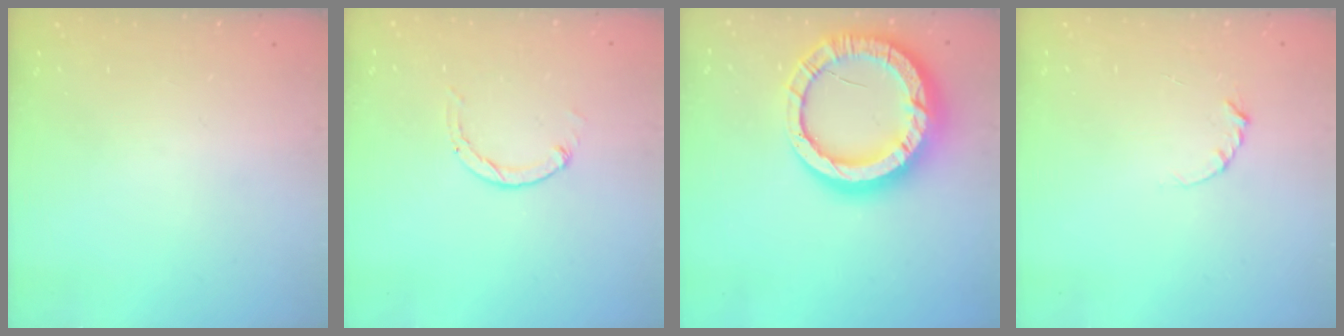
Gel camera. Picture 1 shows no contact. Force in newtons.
{"total": 0.0}
{"total": 21.5, "press": 21.5, "slide": 1.8}
{"total": 2.9, "press": 2.9, "slide": 0.3}